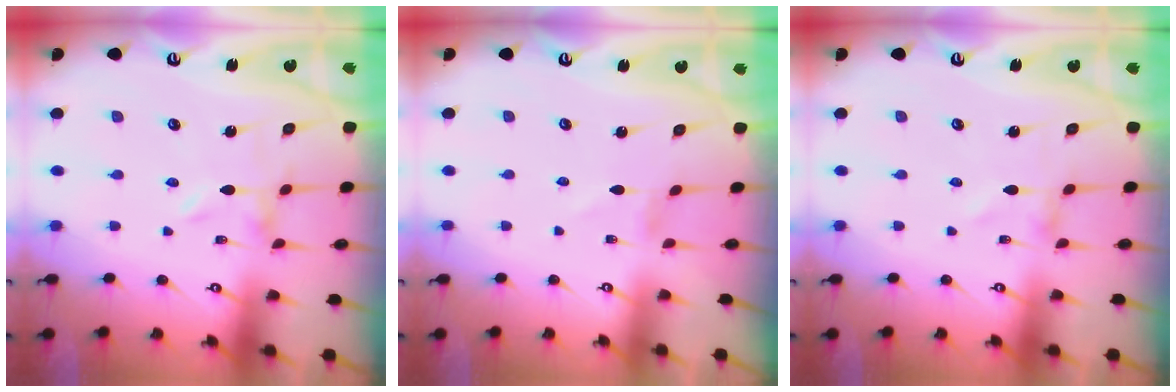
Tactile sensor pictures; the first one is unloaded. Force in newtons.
{"total": 0.8, "press": 0.8, "slide": 0.1}
{"total": 0.0}